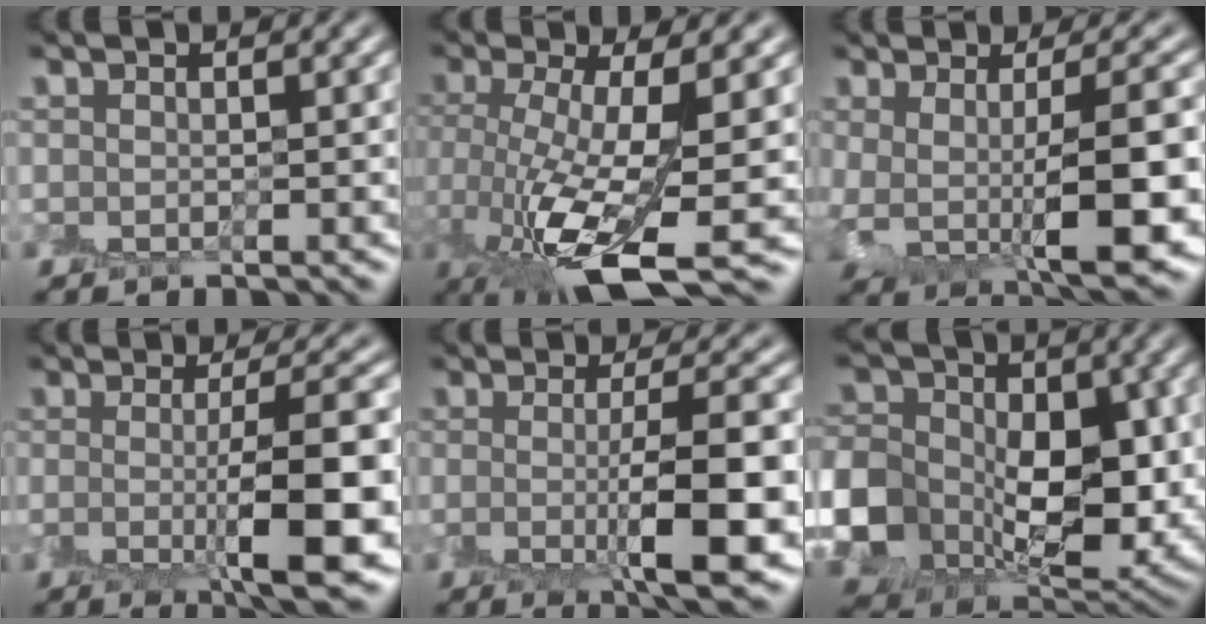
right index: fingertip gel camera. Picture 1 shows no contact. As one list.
[{"total": 10.3, "force": [-2.4, 3.3, 9.5], "torque": [-0.185, -0.023, -0.033]}, {"total": 8.8, "force": [-0.5, 2.6, 8.4], "torque": [-0.134, -0.015, 0.003]}, {"total": 8.8, "force": [-1.0, 2.0, 8.5], "torque": [-0.109, -0.010, -0.011]}, {"total": 7.8, "force": [-1.0, 1.8, 7.5], "torque": [-0.105, -0.009, -0.011]}, {"total": 14.0, "force": [-1.3, 10.7, 8.9], "torque": [-0.181, -0.012, -0.017]}]